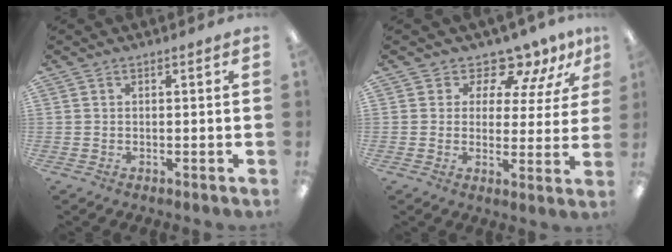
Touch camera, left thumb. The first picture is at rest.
{"total": 9.1, "force": [7.8, 3.9, 2.4], "torque": [-0.048, -0.060, 0.143]}